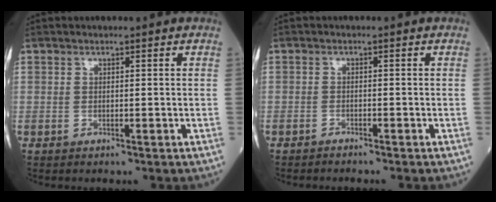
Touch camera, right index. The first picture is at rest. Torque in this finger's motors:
{"motor_torque": [-0.72, -0.71, -0.05, -0.05]}